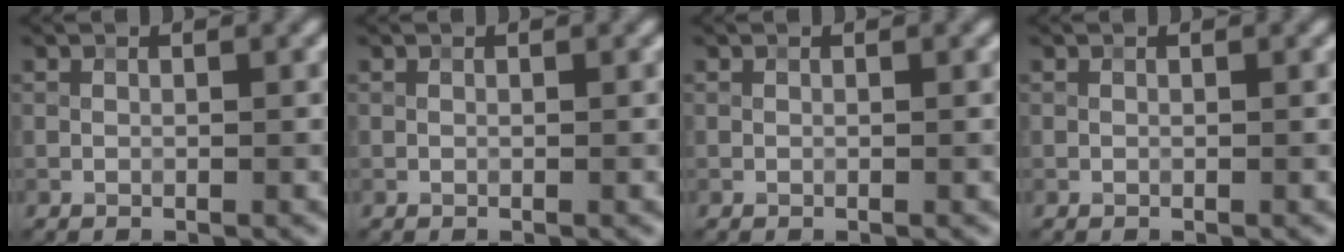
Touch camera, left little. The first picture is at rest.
{"total": 0.0}
{"total": 0.0}
{"total": 0.0}